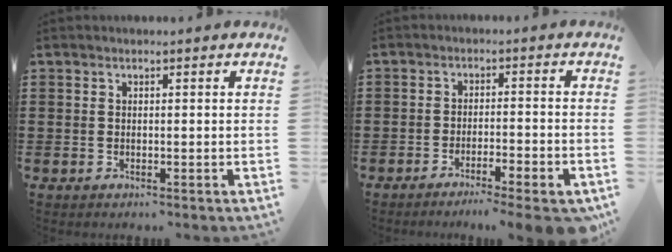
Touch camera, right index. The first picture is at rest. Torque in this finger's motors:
{"motor_torque": [0.64, 0.88, 0.33, 0.03]}